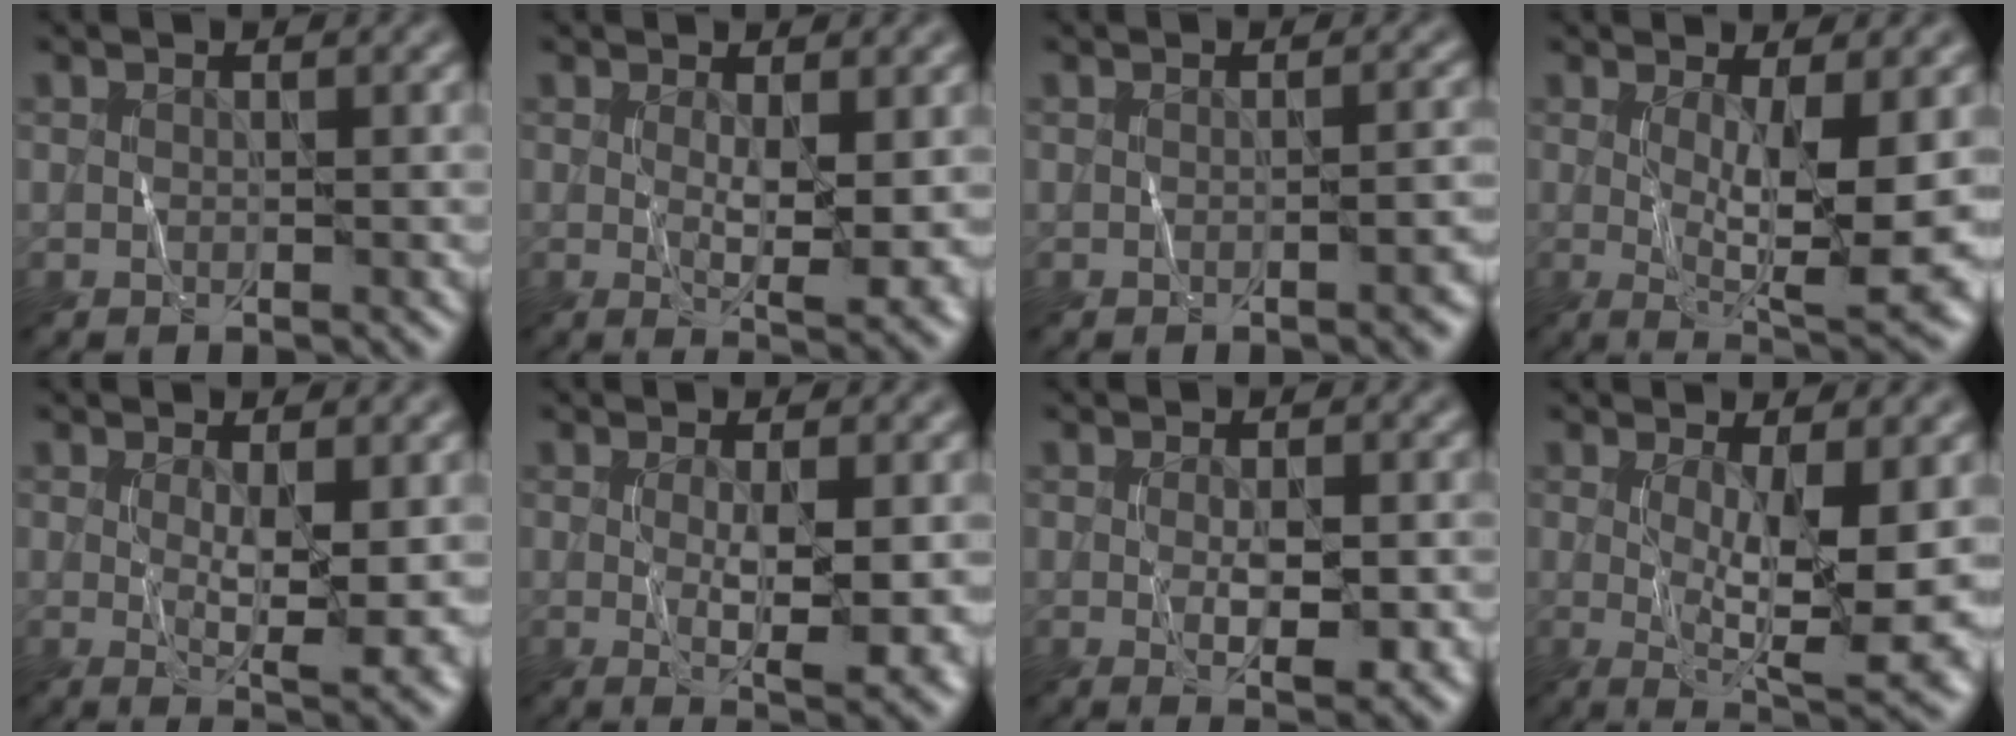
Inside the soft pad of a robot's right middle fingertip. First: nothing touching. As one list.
[{"total": 4.2, "force": [0.4, 1.0, 4.0], "torque": [-0.071, -0.014, 0.012]}, {"total": 2.0, "force": [-0.6, 0.5, 1.8], "torque": [-0.018, 0.003, -0.008]}, {"total": 7.9, "force": [-0.2, 1.9, 7.7], "torque": [-0.126, -0.017, 0.005]}, {"total": 4.8, "force": [0.2, 1.1, 4.7], "torque": [-0.081, -0.015, 0.010]}, {"total": 5.3, "force": [-0.4, 1.0, 5.2], "torque": [-0.089, -0.011, -0.001]}, {"total": 3.4, "force": [-0.4, 1.0, 3.2], "torque": [-0.057, -0.011, -0.001]}, {"total": 8.6, "force": [-0.2, 2.2, 8.3], "torque": [-0.138, -0.019, 0.004]}]